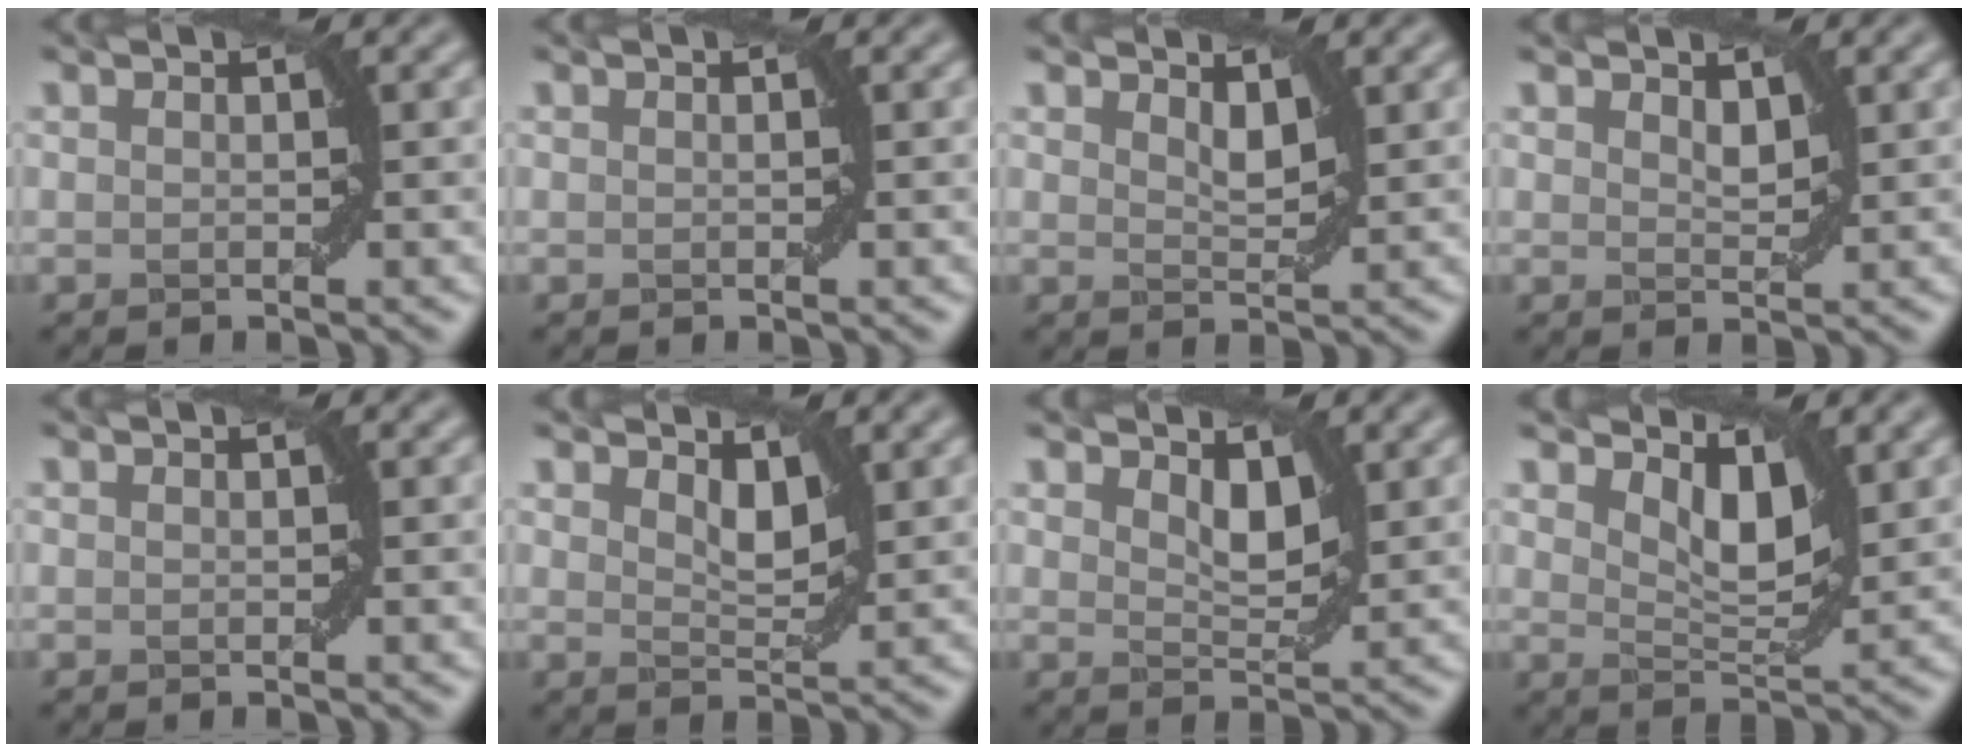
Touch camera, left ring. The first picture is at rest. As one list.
[{"total": 0.0}, {"total": 1.7, "force": [1.2, 0.6, 1.1], "torque": [-0.020, -0.006, 0.022]}, {"total": 1.4, "force": [0.9, 0.7, 0.9], "torque": [-0.015, -0.003, 0.019]}, {"total": 0.0}, {"total": 2.2, "force": [1.3, 1.0, 1.5], "torque": [-0.028, -0.007, 0.024]}, {"total": 2.3, "force": [1.3, 1.2, 1.6], "torque": [-0.031, -0.008, 0.023]}, {"total": 3.8, "force": [2.0, 1.7, 2.7], "torque": [-0.053, -0.007, 0.031]}]